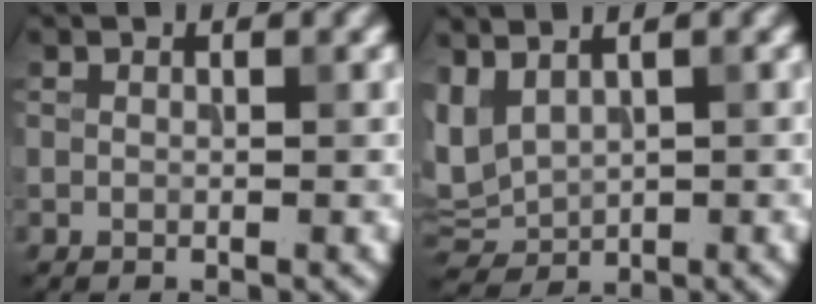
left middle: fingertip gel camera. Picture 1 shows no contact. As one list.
[{"total": 4.5, "force": [1.9, 2.8, 3.1], "torque": [-0.071, 0.006, 0.043]}]